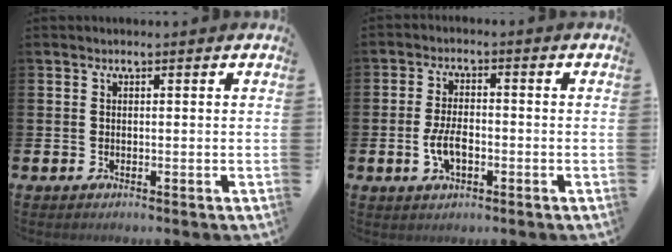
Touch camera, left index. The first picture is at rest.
{"total": 4.2, "force": [-1.0, 2.2, 3.5], "torque": [-0.062, 0.000, -0.020]}